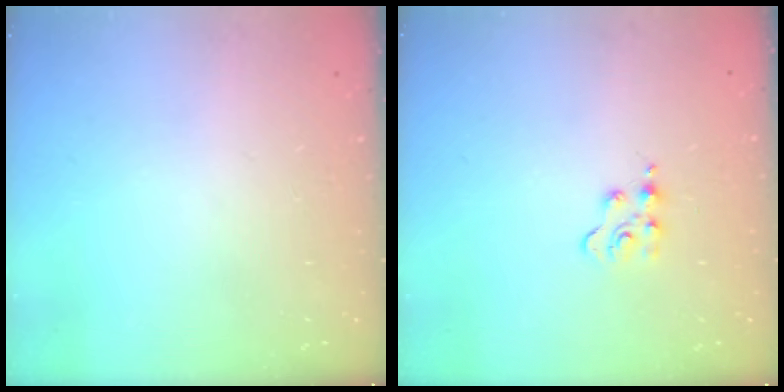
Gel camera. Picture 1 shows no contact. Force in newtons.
{"total": 3.5, "press": 3.5, "slide": 0.4}